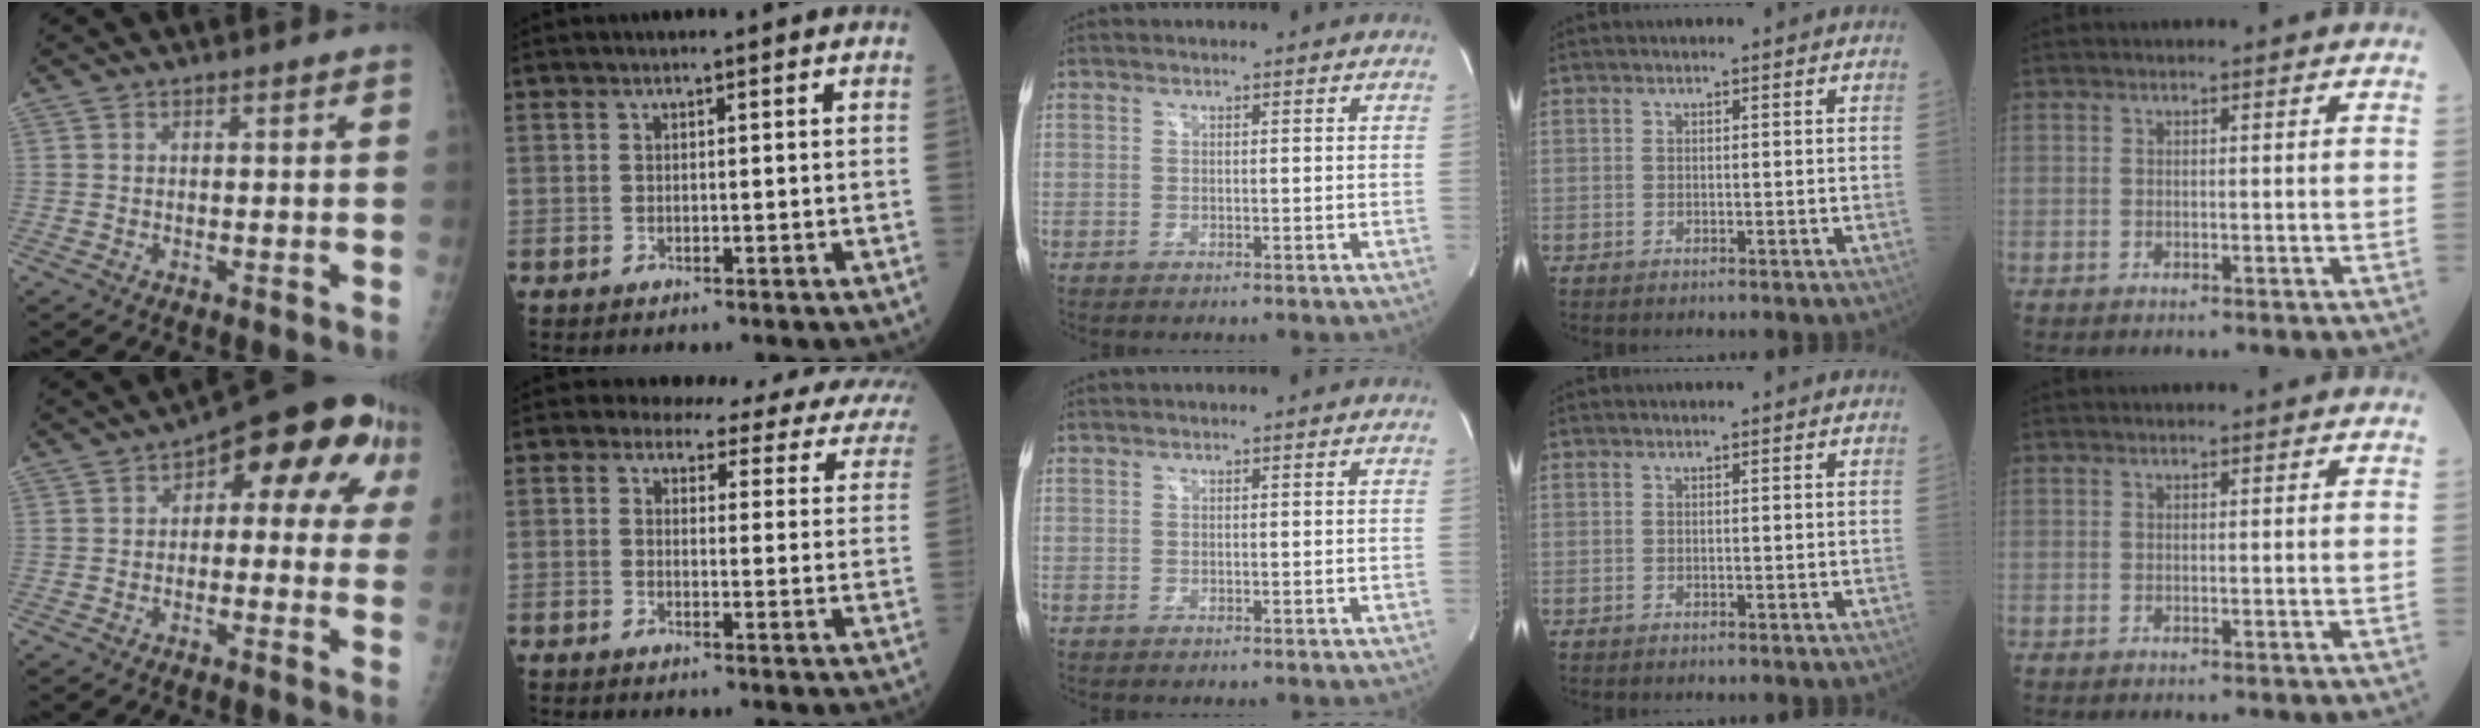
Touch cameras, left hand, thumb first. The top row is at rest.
{"thumb": {"total": 15.5, "force": [4.3, 7.8, 12.7], "torque": [-0.107, 0.025, 0.039]}, "index": {"total": 16.7, "force": [15.0, 5.4, 5.0], "torque": [-0.051, -0.039, 0.140]}}